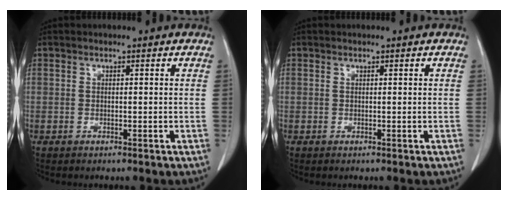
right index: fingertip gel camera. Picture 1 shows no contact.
{"total": 0.0}